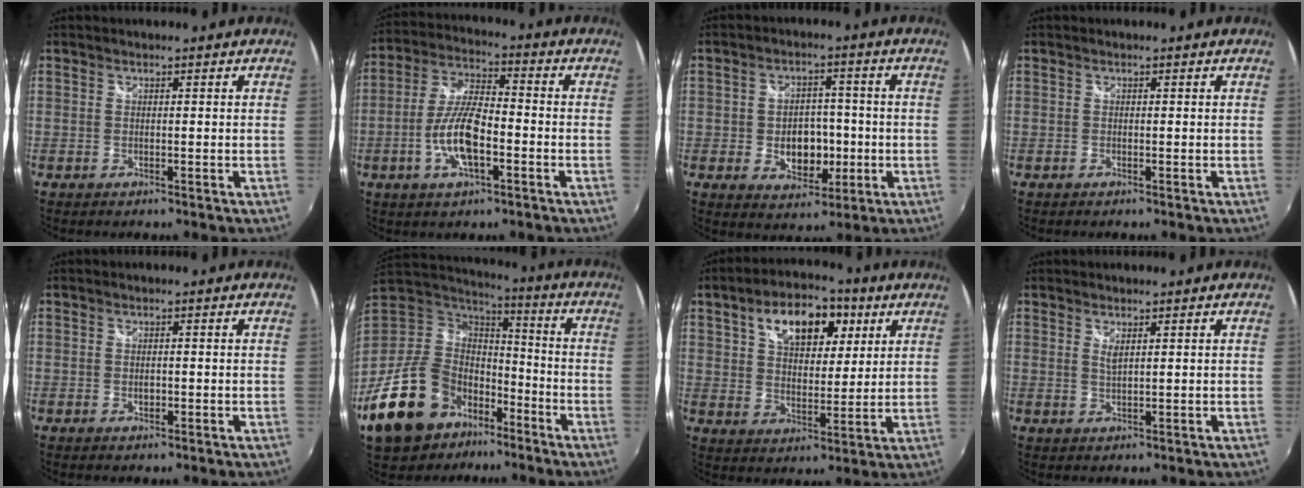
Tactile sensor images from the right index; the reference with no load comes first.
{"total": 10.7, "force": [-3.7, 3.7, 9.4], "torque": [-0.196, 0.003, -0.070]}
{"total": 8.5, "force": [-1.8, 6.1, 5.7], "torque": [-0.107, 0.003, -0.019]}
{"total": 0.0}
{"total": 1.1, "force": [-0.3, 0.8, 0.7], "torque": [-0.011, 0.002, -0.005]}
{"total": 22.5, "force": [-12.6, 14.9, 11.1], "torque": [-0.261, 0.013, -0.200]}
{"total": 14.5, "force": [6.7, 8.2, 9.9], "torque": [-0.169, 0.031, 0.108]}
{"total": 1.6, "force": [0.9, 0.4, 1.3], "torque": [-0.023, 0.002, 0.017]}